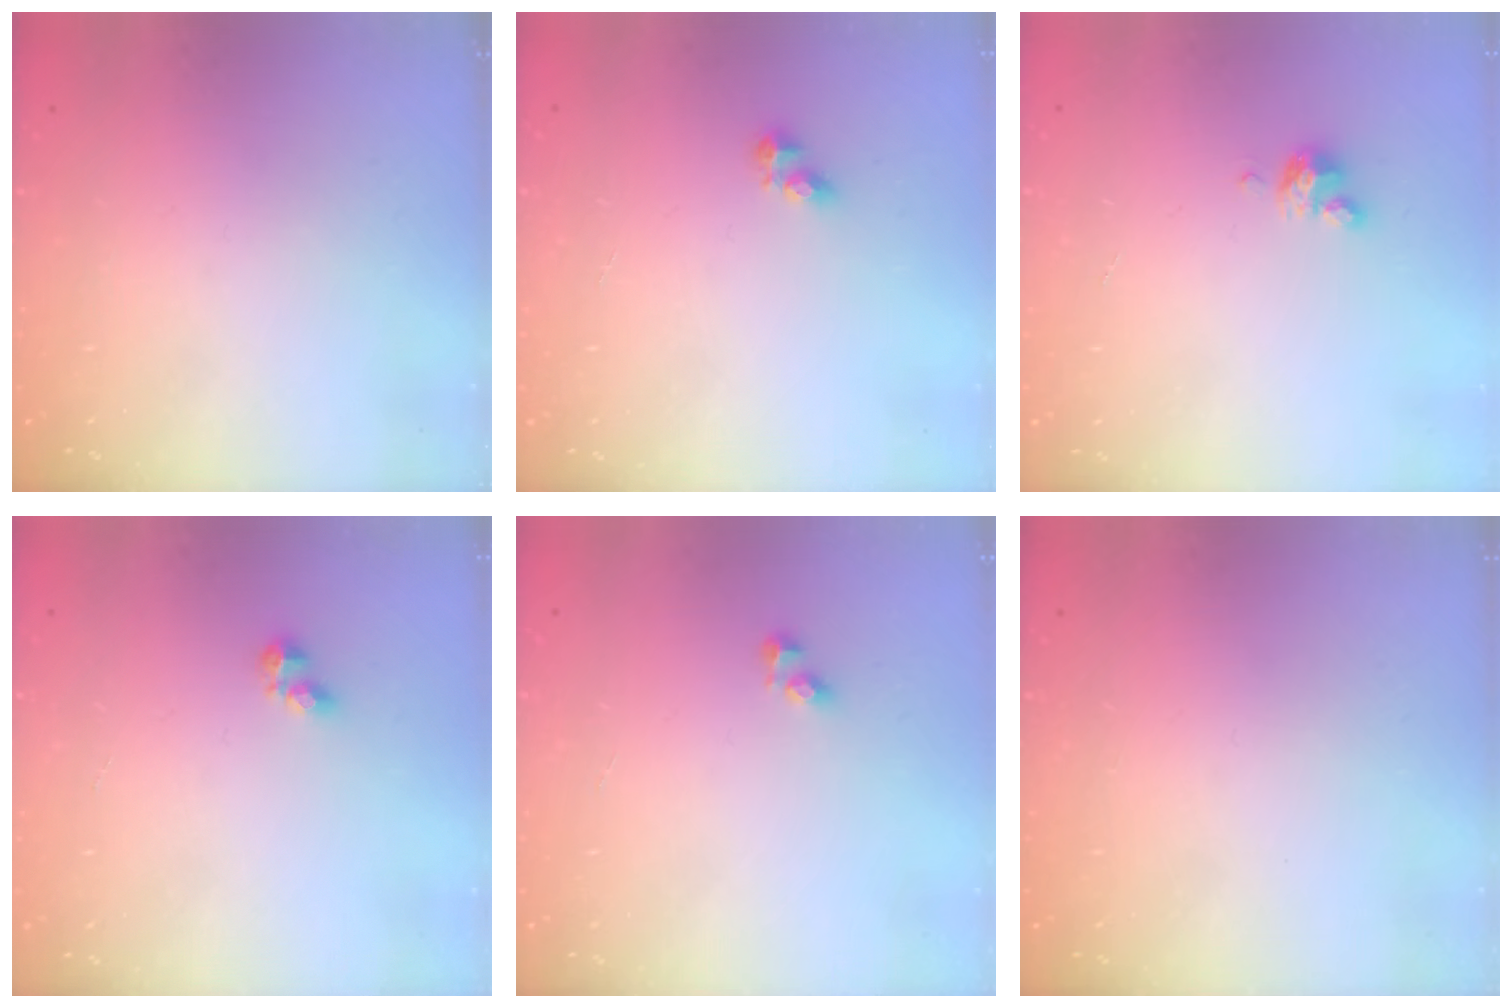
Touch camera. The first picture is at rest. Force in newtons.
{"total": 3.9, "press": 3.9, "slide": 0.5}
{"total": 4.1, "press": 4.1, "slide": 0.3}
{"total": 2.6, "press": 2.5, "slide": 0.5}
{"total": 2.0, "press": 2.0, "slide": 0.3}
{"total": 0.0}